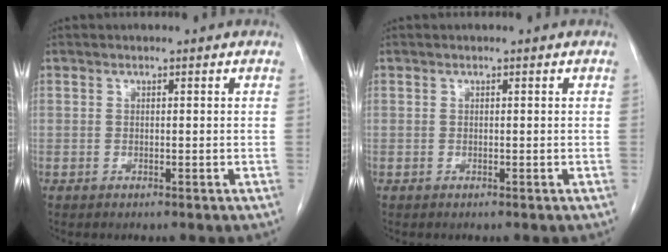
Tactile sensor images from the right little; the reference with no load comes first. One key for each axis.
{"total": 0.0}